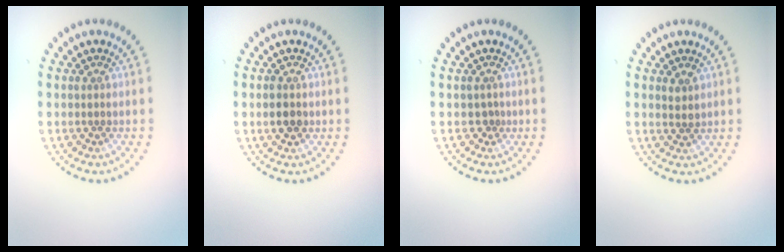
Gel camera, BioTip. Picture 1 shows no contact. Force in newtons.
{"total": 1.7, "press": 1.7, "slide": 0.1}
{"total": 0.6, "press": 0.3, "slide": 0.5}
{"total": 0.9, "press": 0.8, "slide": 0.4}